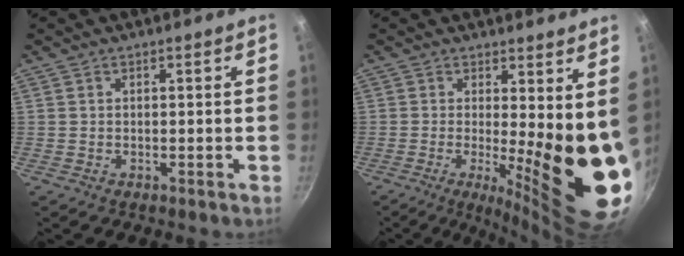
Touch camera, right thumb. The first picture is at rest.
{"total": 14.9, "force": [1.3, 4.4, 14.2], "torque": [-0.164, -0.049, 0.026]}